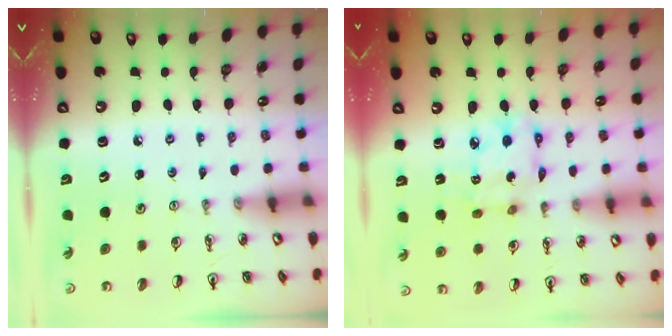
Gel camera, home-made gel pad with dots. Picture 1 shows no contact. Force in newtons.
{"total": 8.2, "press": 8.1, "slide": 0.4}